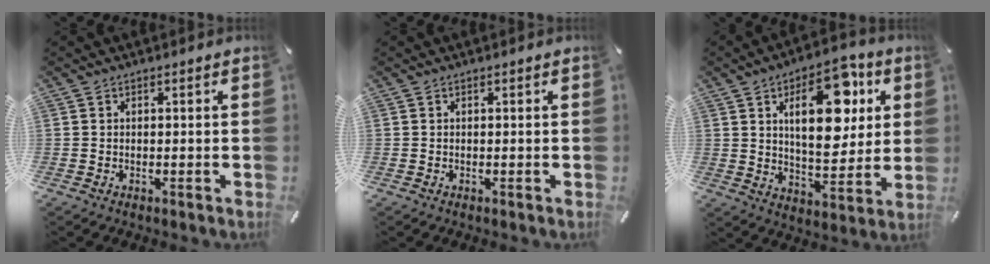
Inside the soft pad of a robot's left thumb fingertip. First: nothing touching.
{"total": 0.0}
{"total": 19.1, "force": [6.9, 10.0, 14.8], "torque": [-0.208, -0.018, 0.108]}